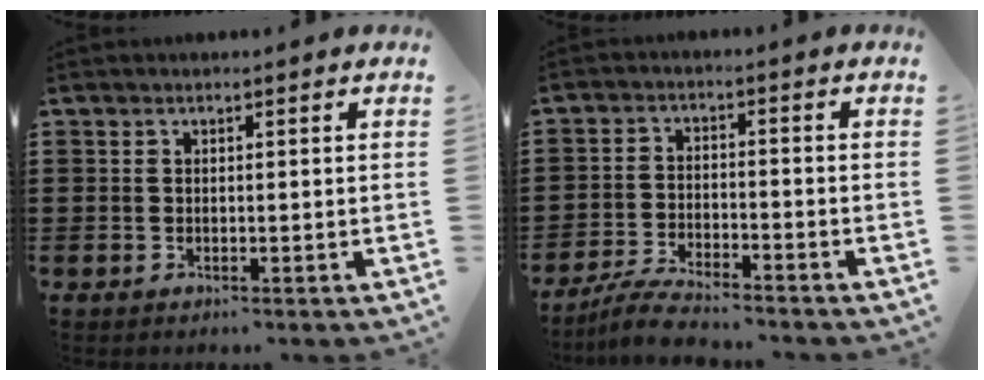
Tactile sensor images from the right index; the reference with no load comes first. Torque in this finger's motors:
{"motor_torque": [-0.23, 0.28, 0.11, 0.03]}